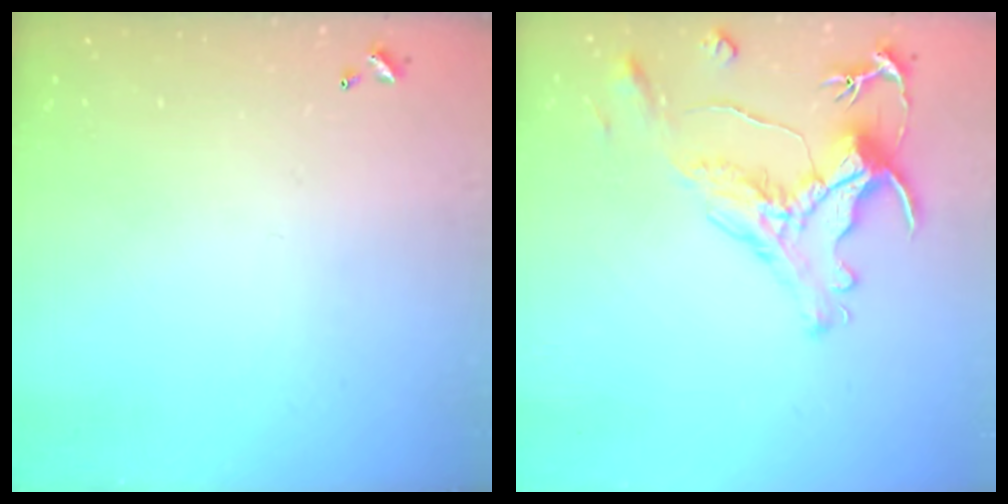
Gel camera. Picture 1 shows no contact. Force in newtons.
{"total": 2.8, "press": 2.5, "slide": 1.3}